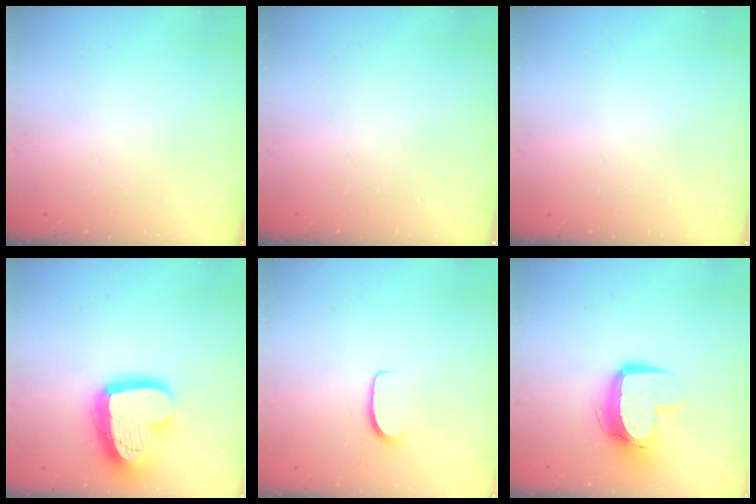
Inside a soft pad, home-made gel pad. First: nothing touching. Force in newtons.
{"total": 0.0}
{"total": 0.0}
{"total": 19.3, "press": 19.2, "slide": 1.7}
{"total": 5.4, "press": 5.3, "slide": 0.5}
{"total": 12.2, "press": 12.1, "slide": 1.2}